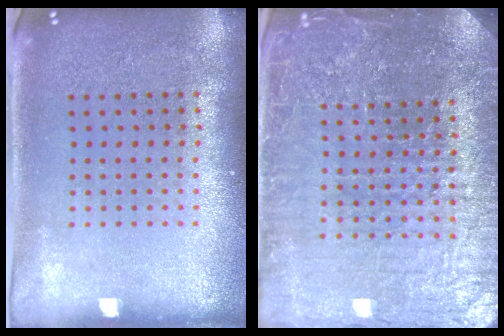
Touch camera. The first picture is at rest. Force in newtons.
{"total": 5.4, "press": 4.9, "slide": 2.3}